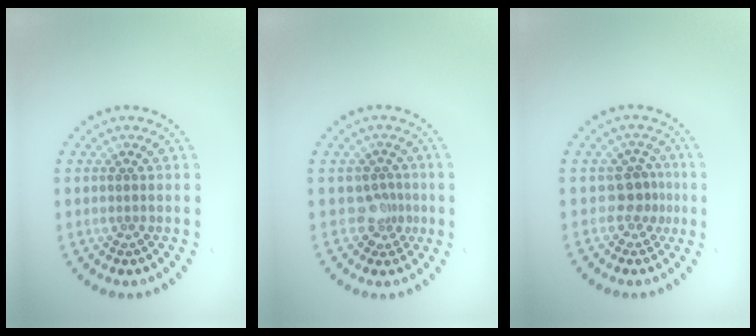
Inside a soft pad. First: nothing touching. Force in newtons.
{"total": 2.0, "press": 1.5, "slide": 1.4}
{"total": 2.3, "press": 1.6, "slide": 1.6}